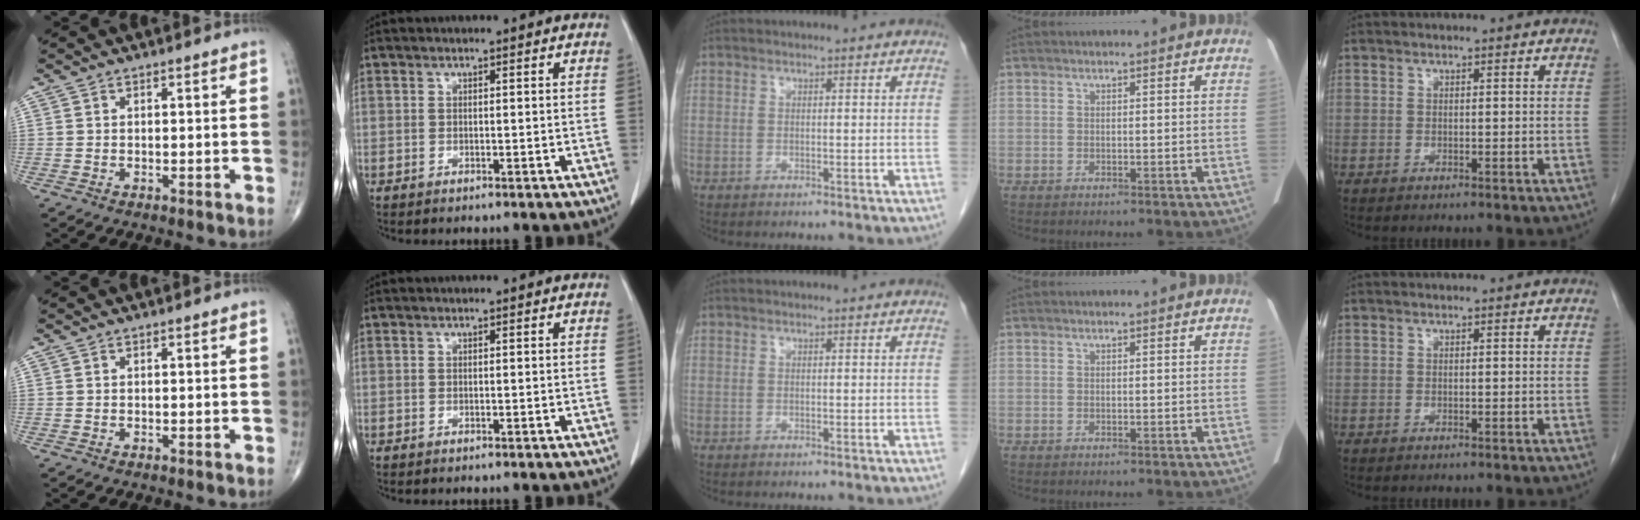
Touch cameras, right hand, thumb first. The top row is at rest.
{}